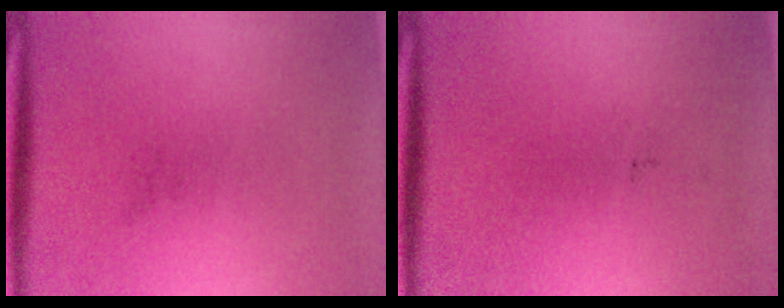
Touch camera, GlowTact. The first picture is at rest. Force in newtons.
{"total": 0.0}